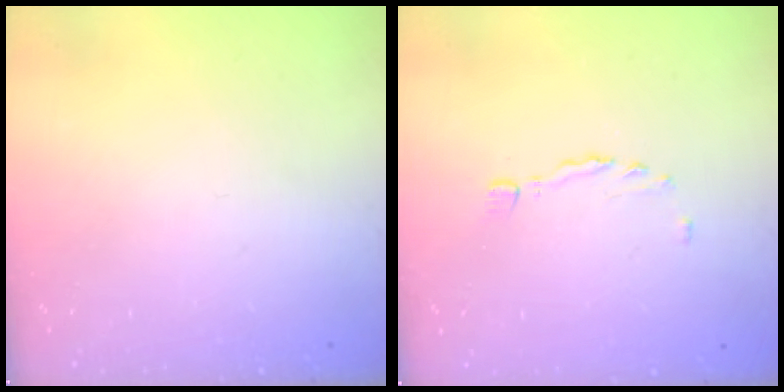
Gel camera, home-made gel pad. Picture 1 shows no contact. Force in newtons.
{"total": 0.6, "press": 0.5, "slide": 0.3}